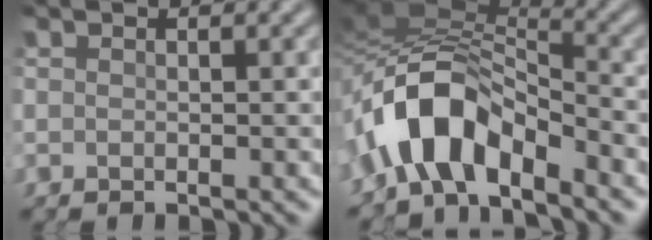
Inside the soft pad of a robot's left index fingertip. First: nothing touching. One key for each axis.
{"total": 7.7, "fx": -3.6, "fy": 3.5, "fz": 5.8, "tx": -0.106, "ty": 0.016, "tz": -0.072}